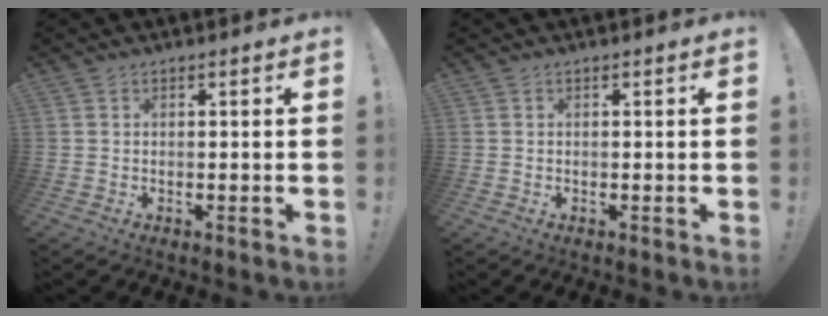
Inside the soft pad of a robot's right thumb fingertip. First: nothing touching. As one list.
[{"total": 0.0}]